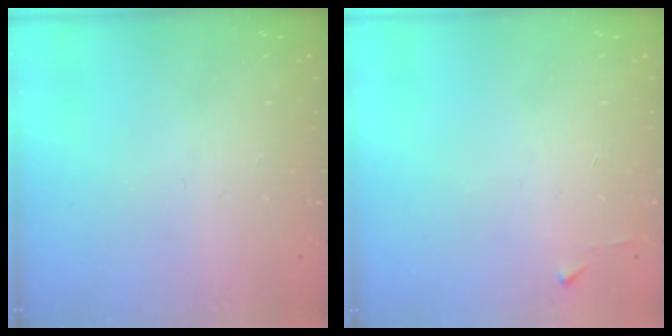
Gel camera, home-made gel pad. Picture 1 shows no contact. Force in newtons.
{"total": 2.4, "press": 2.4, "slide": 0.3}